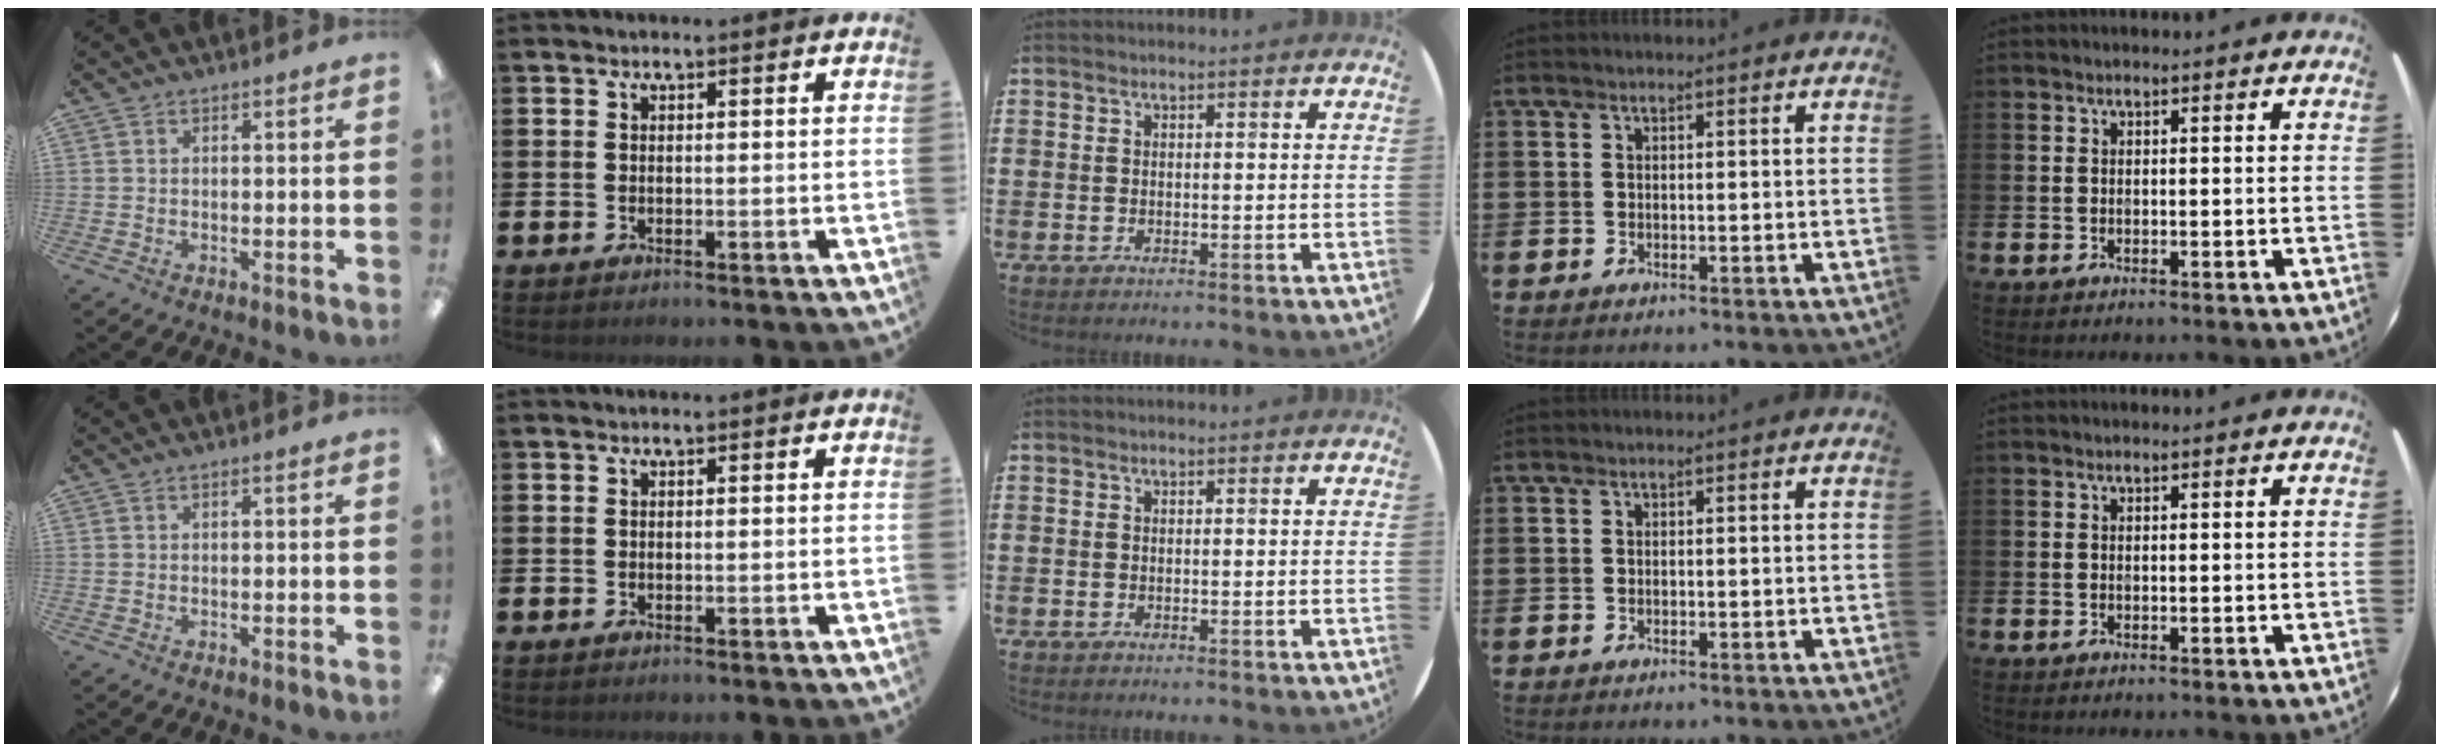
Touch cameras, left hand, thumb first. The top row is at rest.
{}